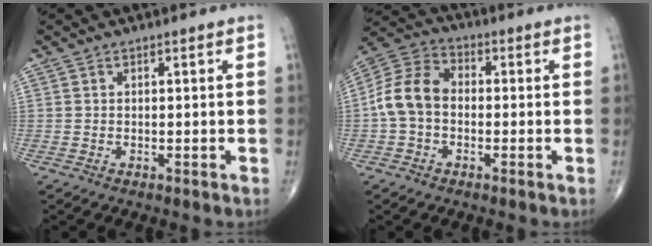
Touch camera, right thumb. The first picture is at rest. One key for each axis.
{"total": 9.7, "fx": -1.1, "fy": 7.2, "fz": 6.4, "tx": -0.118, "ty": 0.032, "tz": -0.036}